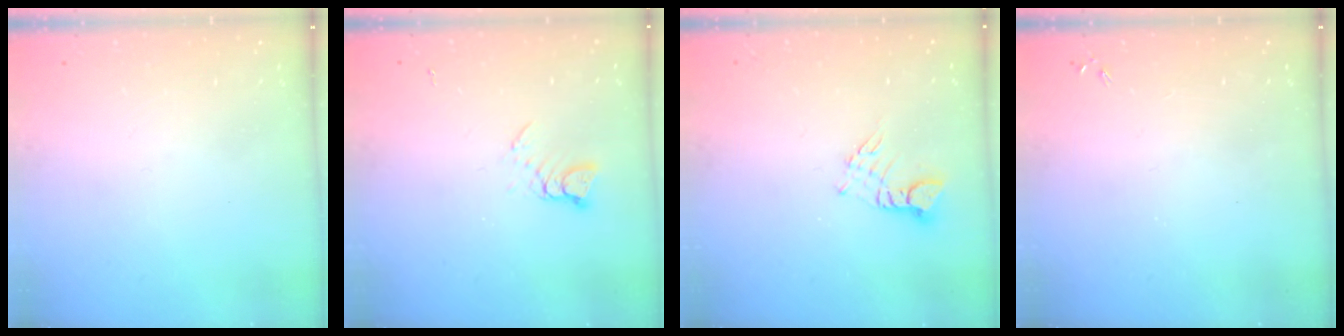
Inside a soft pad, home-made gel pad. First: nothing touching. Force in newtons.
{"total": 2.6, "press": 2.6, "slide": 0.3}
{"total": 2.5, "press": 2.5, "slide": 0.4}
{"total": 0.0}